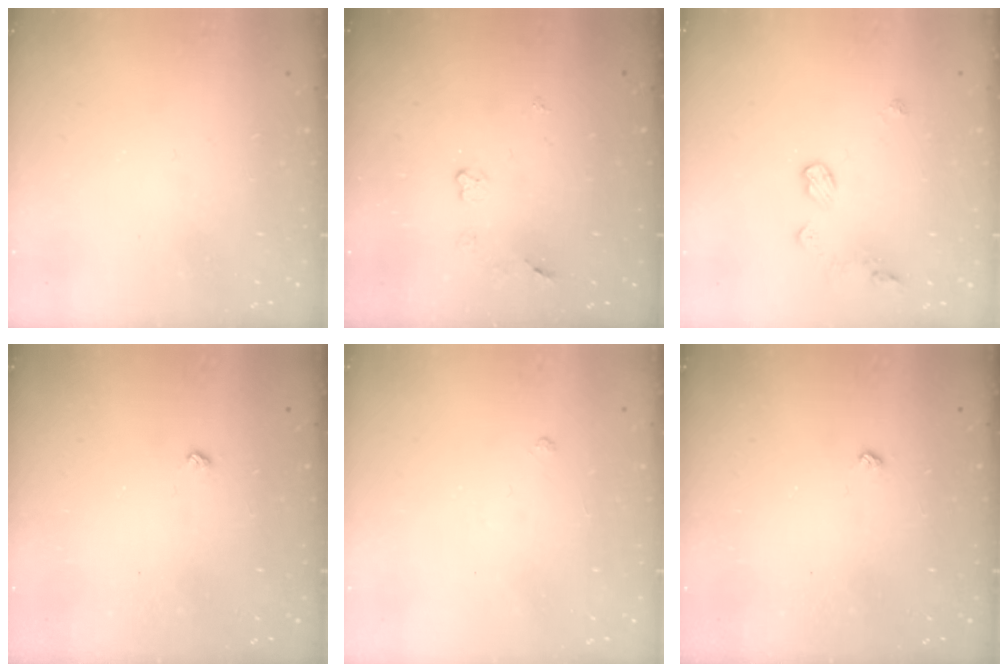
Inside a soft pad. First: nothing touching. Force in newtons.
{"total": 4.0, "press": 3.9, "slide": 0.6}
{"total": 7.1, "press": 7.1, "slide": 0.4}
{"total": 2.5, "press": 2.4, "slide": 0.5}
{"total": 2.9, "press": 2.8, "slide": 0.5}
{"total": 2.5, "press": 2.4, "slide": 0.5}